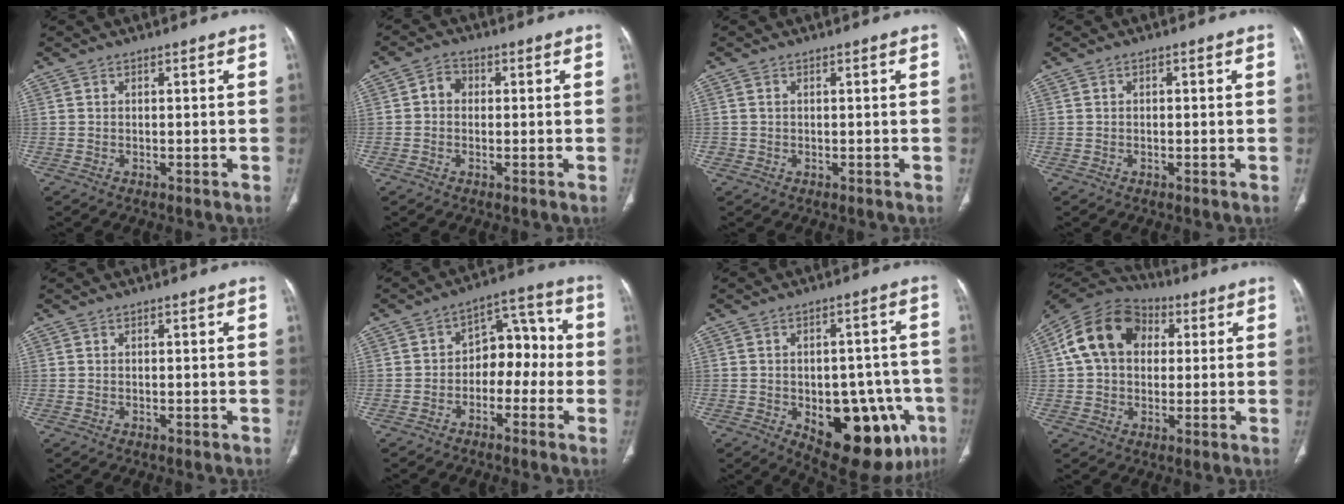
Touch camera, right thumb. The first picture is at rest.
{"total": 3.1, "force": [0.1, 2.6, 1.6], "torque": [-0.015, 0.013, -0.007]}
{"total": 0.5, "force": [0.0, 0.5, 0.1], "torque": [0.003, 0.003, 0.001]}
{"total": 0.6, "force": [0.0, 0.4, 0.4], "torque": [-0.004, 0.001, -0.002]}
{"total": 0.0}
{"total": 9.7, "force": [-1.8, 6.7, 6.8], "torque": [-0.053, 0.047, -0.042]}
{"total": 20.2, "force": [-6.9, 10.4, 15.9], "torque": [-0.154, 0.022, -0.069]}
{"total": 15.4, "force": [3.3, 11.5, 9.7], "torque": [-0.163, 0.025, 0.048]}